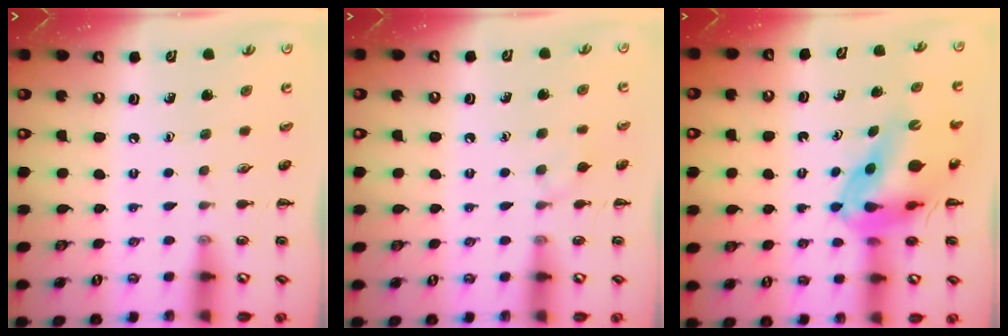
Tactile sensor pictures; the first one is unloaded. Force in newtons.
{"total": 6.5, "press": 6.2, "slide": 1.9}
{"total": 11.5, "press": 11.0, "slide": 3.5}